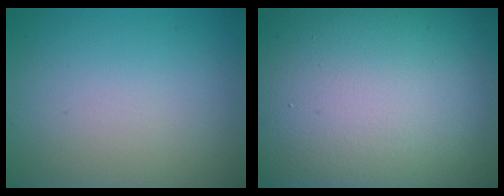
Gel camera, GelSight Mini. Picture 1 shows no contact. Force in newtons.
{"total": 23.9, "press": 23.9, "slide": 1.2}